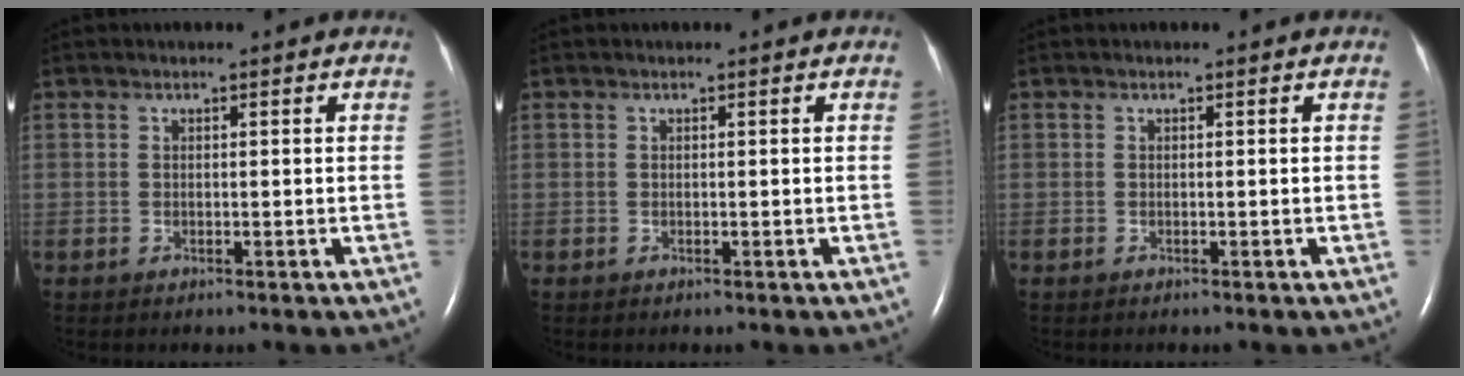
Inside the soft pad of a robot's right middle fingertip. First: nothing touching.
{"total": 0.0}
{"total": 0.0}